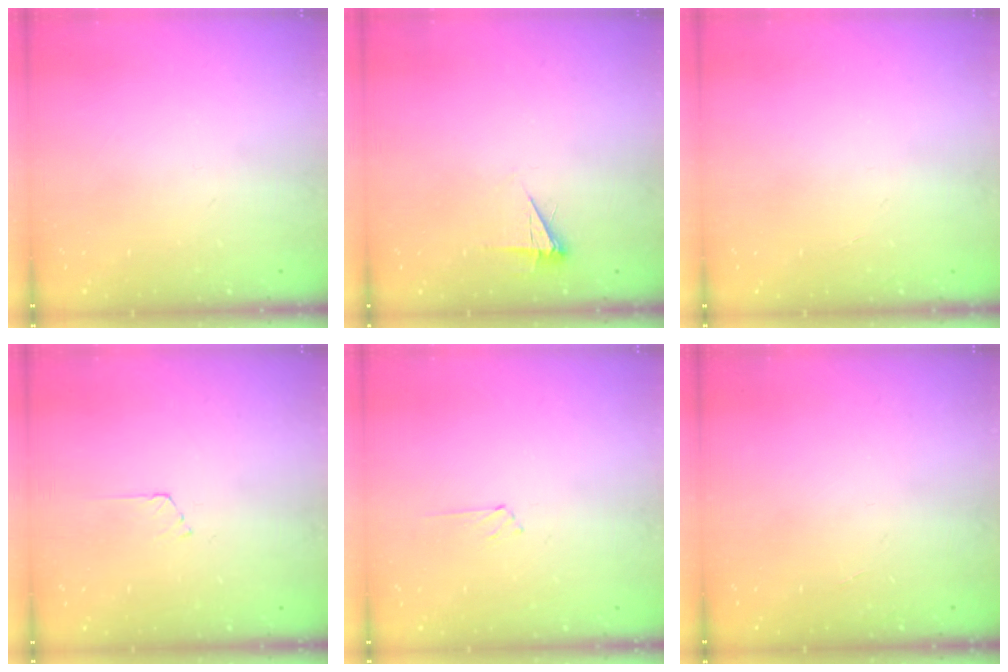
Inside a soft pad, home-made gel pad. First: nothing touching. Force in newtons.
{"total": 4.1, "press": 4.1, "slide": 0.4}
{"total": 0.0}
{"total": 2.4, "press": 2.4, "slide": 0.3}
{"total": 1.8, "press": 1.8, "slide": 0.3}
{"total": 0.0}